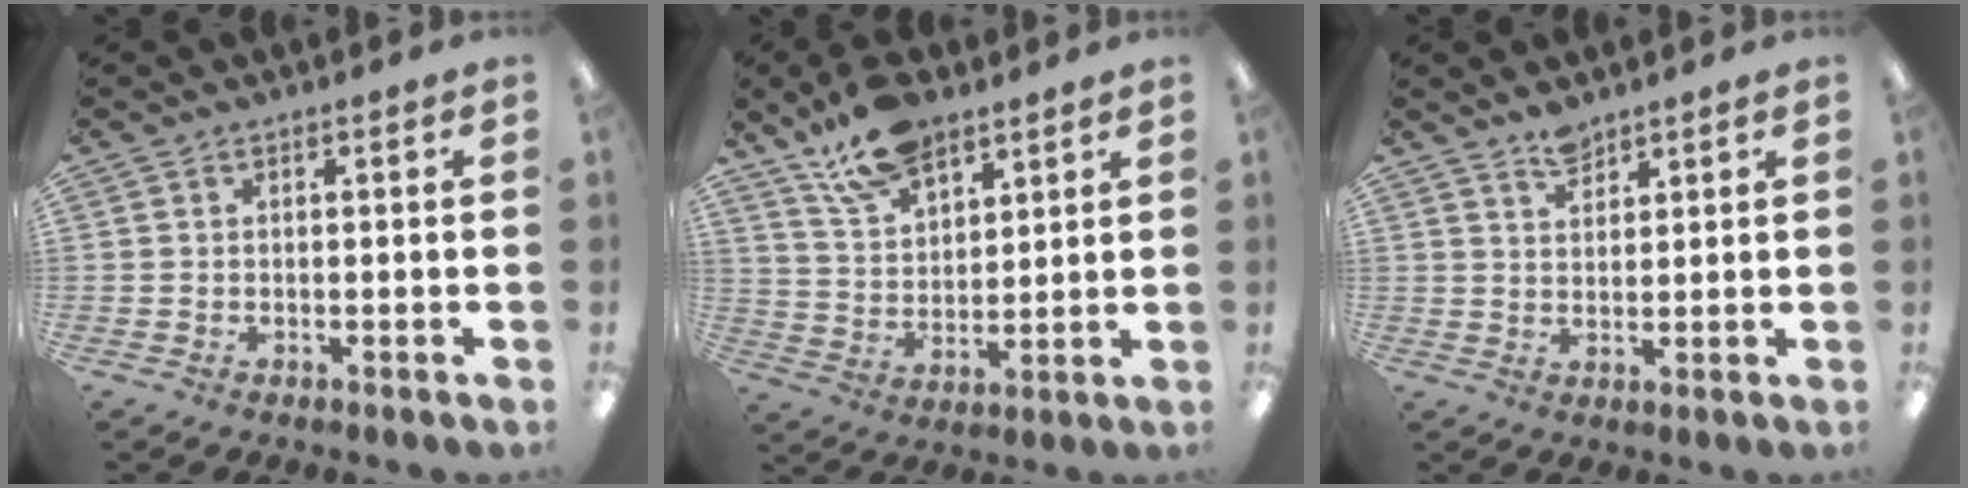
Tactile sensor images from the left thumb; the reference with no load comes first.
{"total": 13.4, "force": [9.3, 6.8, 6.7], "torque": [-0.122, -0.038, 0.173]}
{"total": 3.8, "force": [3.5, 1.3, 0.9], "torque": [-0.007, -0.021, 0.063]}